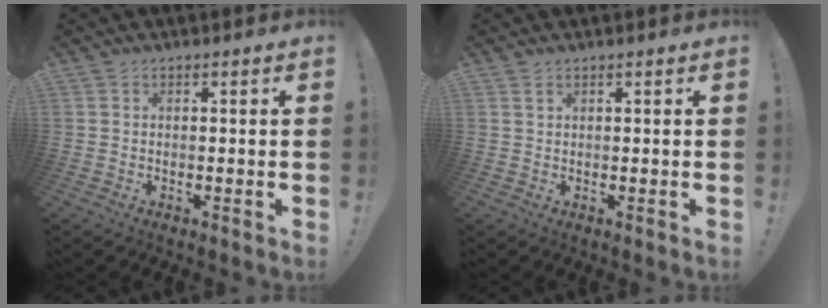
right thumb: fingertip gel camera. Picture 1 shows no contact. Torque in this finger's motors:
{"motor_torque": [-0.10, 0.20, 0.19, 0.00, 0.00]}